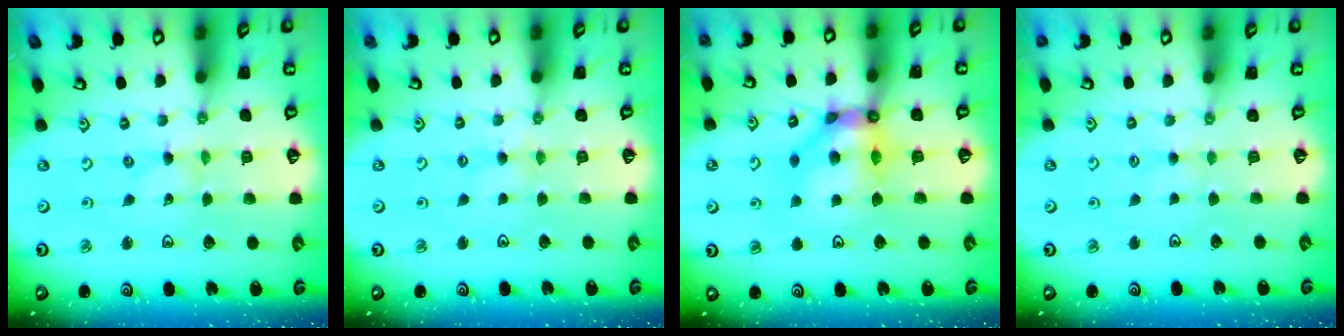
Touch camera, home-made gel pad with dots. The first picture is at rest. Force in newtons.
{"total": 2.0, "press": 1.9, "slide": 0.3}
{"total": 10.6, "press": 10.5, "slide": 1.0}
{"total": 1.8, "press": 1.7, "slide": 0.3}